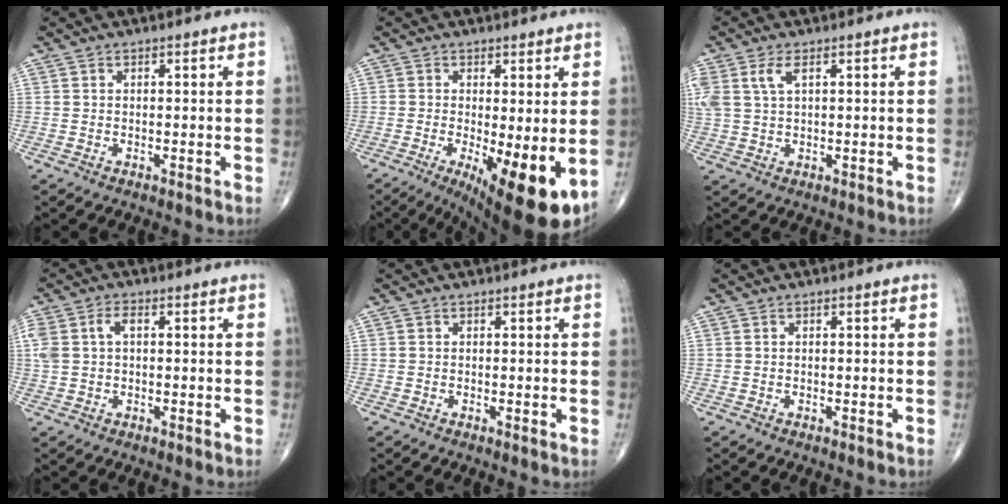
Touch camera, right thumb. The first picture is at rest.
{"total": 12.4, "force": [-2.8, 3.7, 11.5], "torque": [-0.171, -0.025, -0.030]}
{"total": 5.4, "force": [2.3, 2.5, 4.2], "torque": [-0.108, 0.008, 0.053]}
{"total": 5.6, "force": [1.2, 3.4, 4.3], "torque": [-0.110, 0.020, 0.027]}
{"total": 0.5, "force": [-0.1, 0.1, 0.5], "torque": [-0.013, -0.003, -0.004]}
{"total": 0.0}